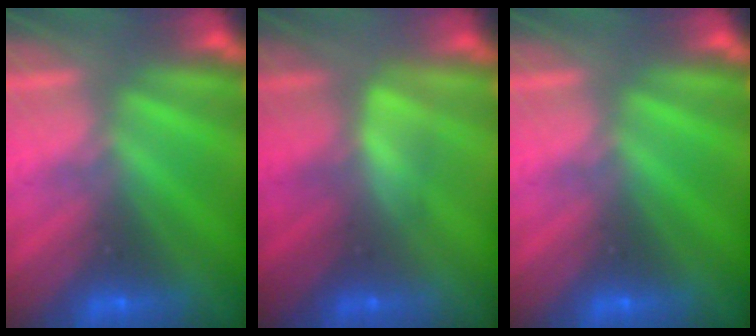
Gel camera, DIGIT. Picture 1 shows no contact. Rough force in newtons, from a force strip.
{"total": 2.7}
{"total": 0.0}